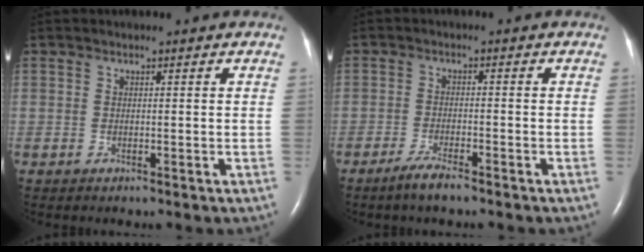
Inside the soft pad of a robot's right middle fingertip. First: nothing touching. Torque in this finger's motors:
{"motor_torque": [0.46, -0.33, 0.04, 0.02]}